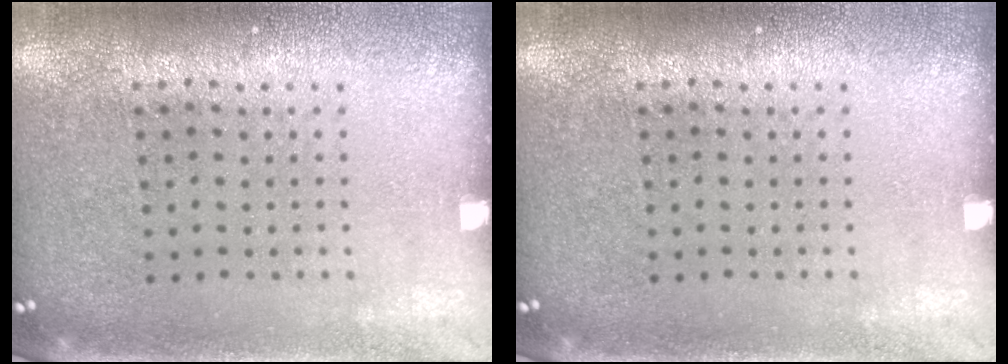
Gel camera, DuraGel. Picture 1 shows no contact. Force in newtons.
{"total": 0.0}